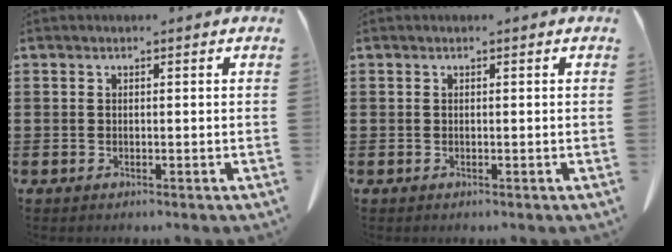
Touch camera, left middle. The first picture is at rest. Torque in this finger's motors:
{"motor_torque": [0.10, -0.10, 0.00, 0.00]}